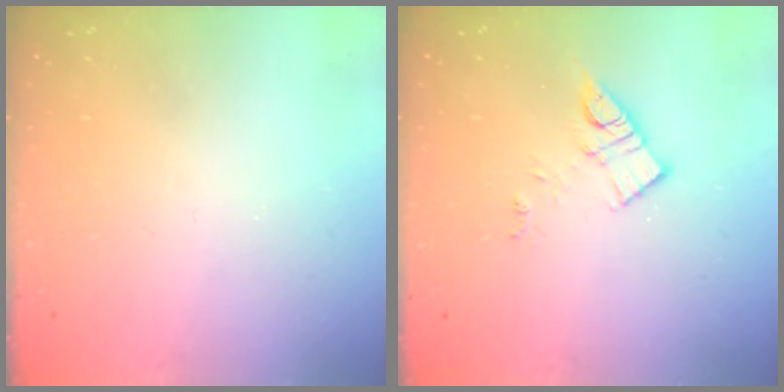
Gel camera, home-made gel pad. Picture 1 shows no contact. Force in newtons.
{"total": 10.4, "press": 10.4, "slide": 0.6}